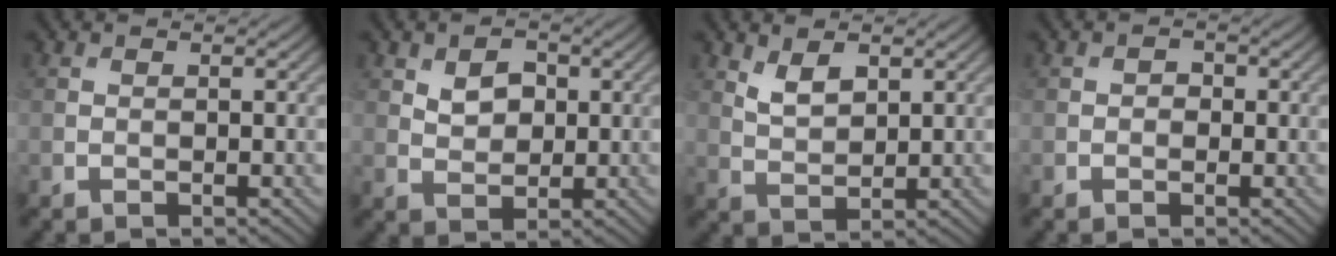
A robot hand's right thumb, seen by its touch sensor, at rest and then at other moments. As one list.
[{"total": 3.6, "force": [1.2, 2.5, 2.3], "torque": [-0.046, -0.001, 0.019]}, {"total": 3.7, "force": [2.1, 1.9, 2.4], "torque": [-0.055, -0.005, 0.045]}, {"total": 1.2, "force": [-0.1, 1.0, 0.6], "torque": [-0.008, -0.004, -0.006]}]